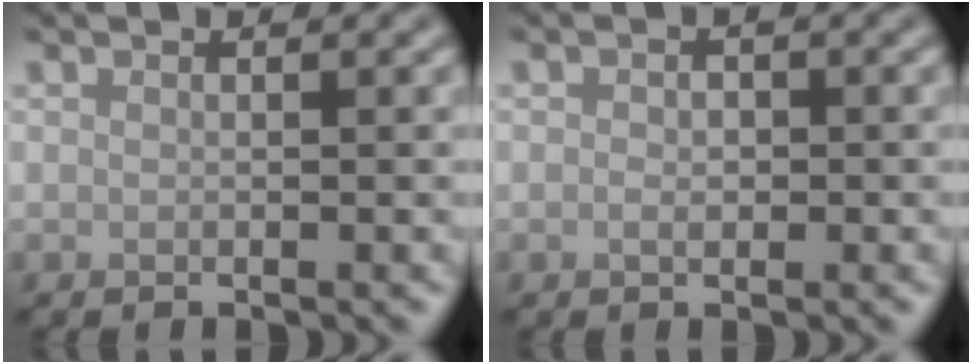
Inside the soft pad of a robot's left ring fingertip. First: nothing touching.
{"total": 1.3, "force": [-0.2, 0.8, 0.9], "torque": [-0.016, -0.001, -0.005]}